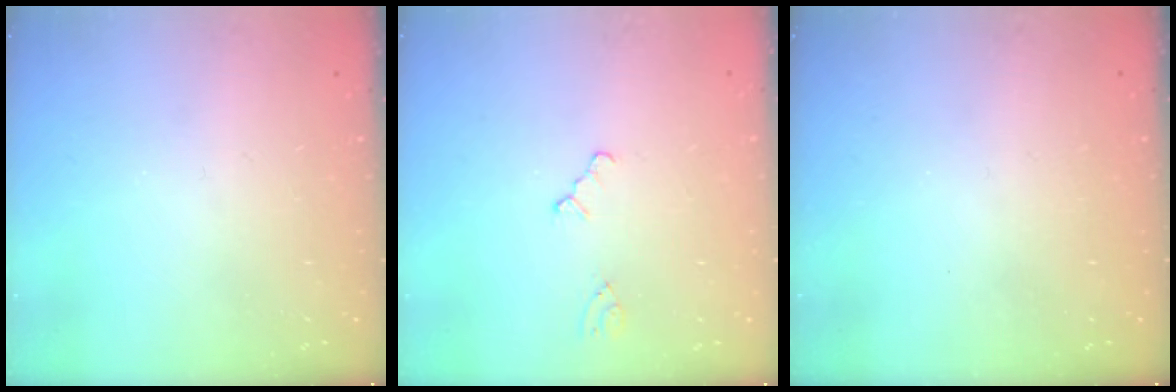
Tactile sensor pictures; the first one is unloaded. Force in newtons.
{"total": 0.5, "press": 0.5, "slide": 0.2}
{"total": 0.0}